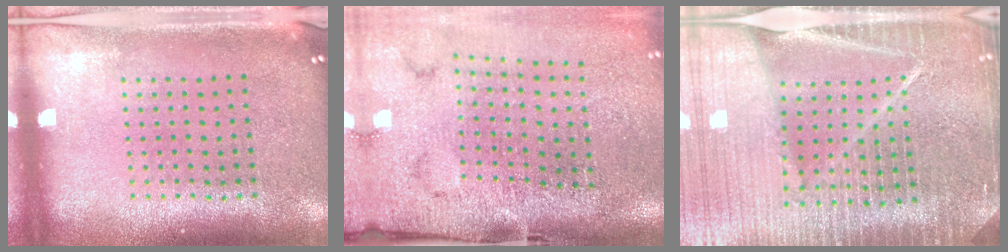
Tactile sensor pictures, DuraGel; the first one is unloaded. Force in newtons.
{"total": 4.6, "press": 3.6, "slide": 2.9}
{"total": 6.4, "press": 5.5, "slide": 3.1}